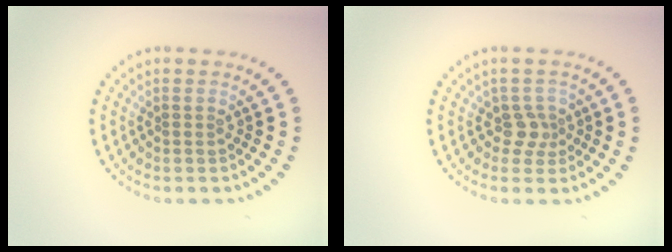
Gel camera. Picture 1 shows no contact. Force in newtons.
{"total": 2.0, "press": 1.4, "slide": 1.4}